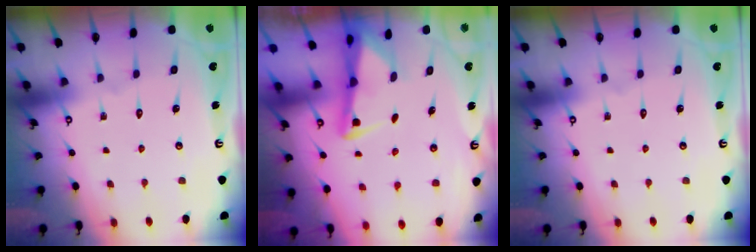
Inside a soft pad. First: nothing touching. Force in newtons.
{"total": 2.5, "press": 2.4, "slide": 0.6}
{"total": 0.0}